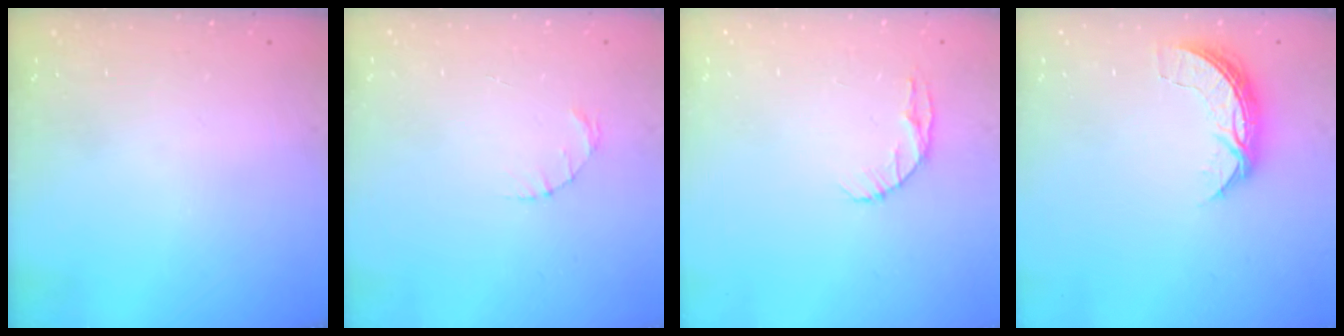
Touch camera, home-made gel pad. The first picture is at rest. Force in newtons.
{"total": 1.4, "press": 1.4, "slide": 0.2}
{"total": 5.8, "press": 5.7, "slide": 0.8}
{"total": 7.2, "press": 7.2, "slide": 0.6}